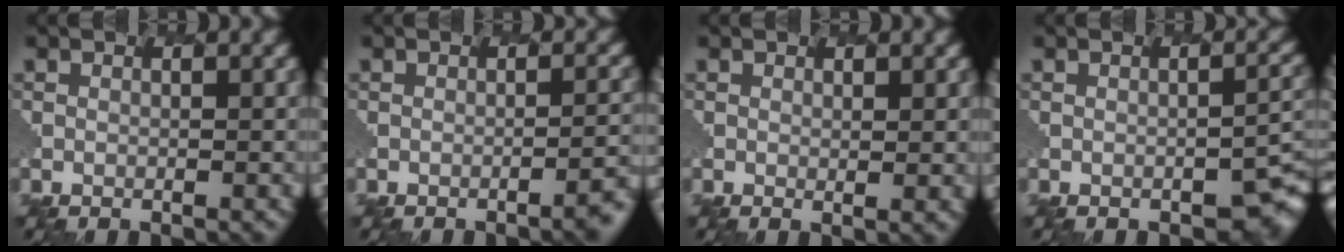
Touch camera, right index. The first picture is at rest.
{"total": 3.2, "force": [-1.4, 1.1, 2.7], "torque": [-0.024, -0.003, -0.015]}
{"total": 0.6, "force": [0.0, -0.2, 0.6], "torque": [-0.016, -0.002, 0.003]}
{"total": 4.7, "force": [-1.8, 1.8, 3.9], "torque": [-0.050, -0.009, -0.011]}